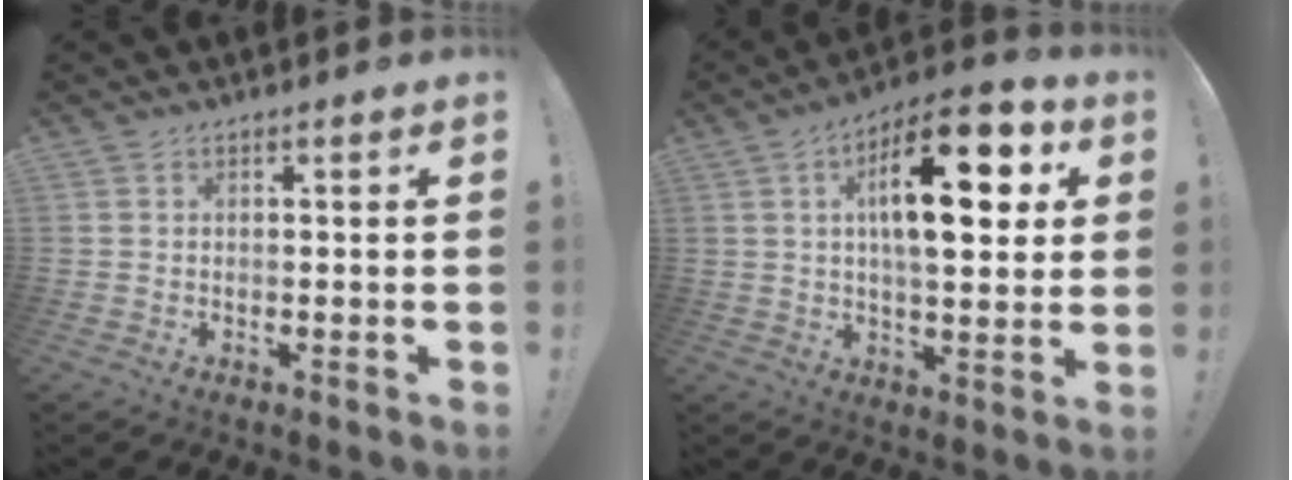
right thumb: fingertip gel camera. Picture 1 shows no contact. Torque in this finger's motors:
{"motor_torque": [1.52, 3.49, 0.29, 0.27, 0.44]}